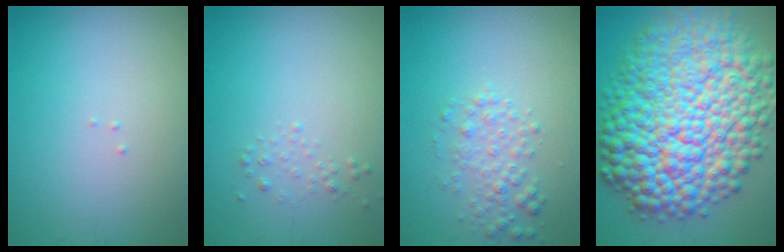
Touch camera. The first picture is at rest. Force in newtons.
{"total": 0.7, "press": 0.7, "slide": 0.0}
{"total": 2.2, "press": 2.2, "slide": 0.0}
{"total": 17.1, "press": 17.1, "slide": 0.1}